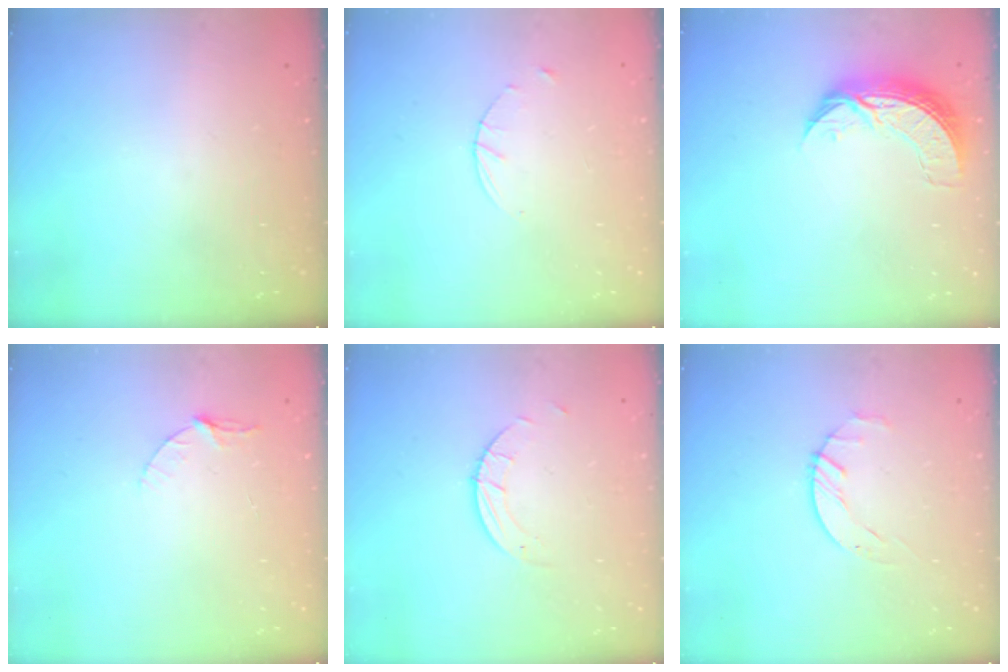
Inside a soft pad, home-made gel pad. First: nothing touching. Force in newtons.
{"total": 1.6, "press": 1.6, "slide": 0.2}
{"total": 8.6, "press": 8.6, "slide": 0.6}
{"total": 4.0, "press": 3.9, "slide": 0.4}
{"total": 1.9, "press": 1.9, "slide": 0.1}
{"total": 1.8, "press": 1.7, "slide": 0.3}